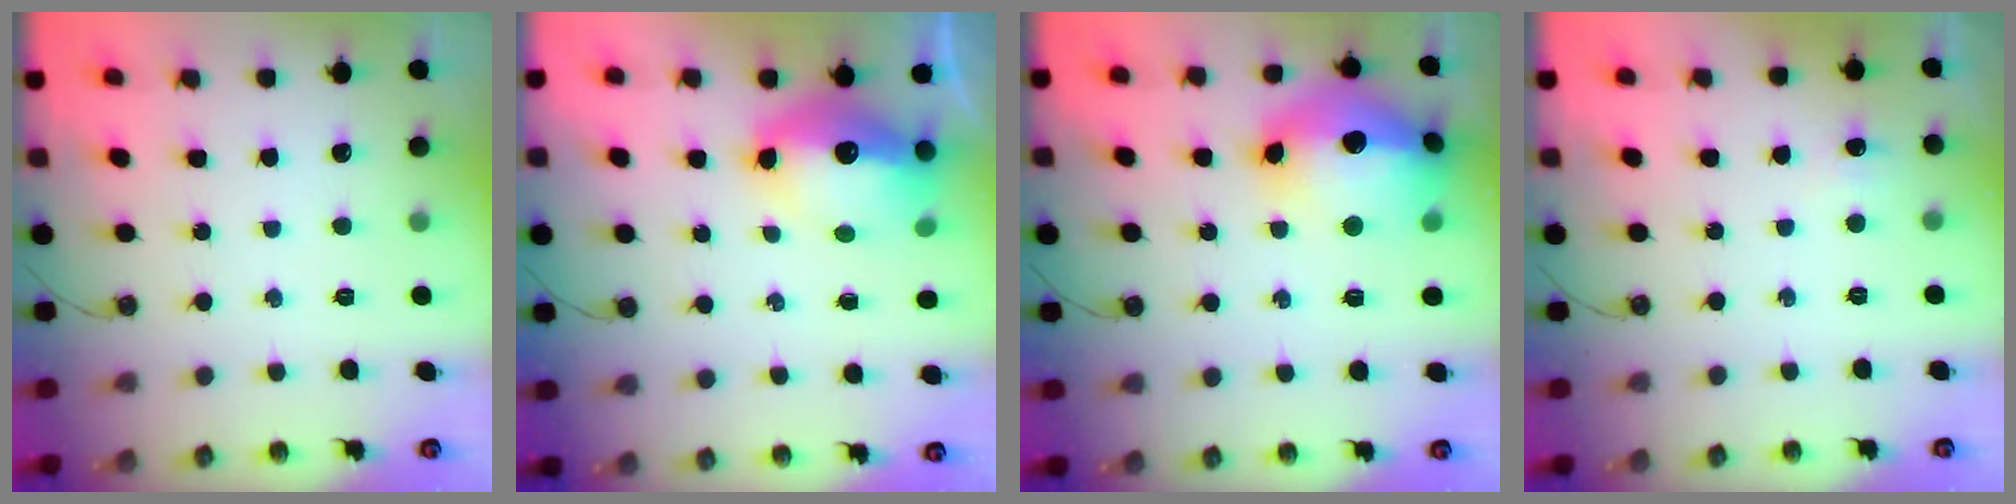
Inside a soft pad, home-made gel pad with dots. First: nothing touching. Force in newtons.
{"total": 13.8, "press": 13.7, "slide": 1.4}
{"total": 21.4, "press": 21.3, "slide": 1.8}
{"total": 2.3, "press": 2.0, "slide": 1.0}